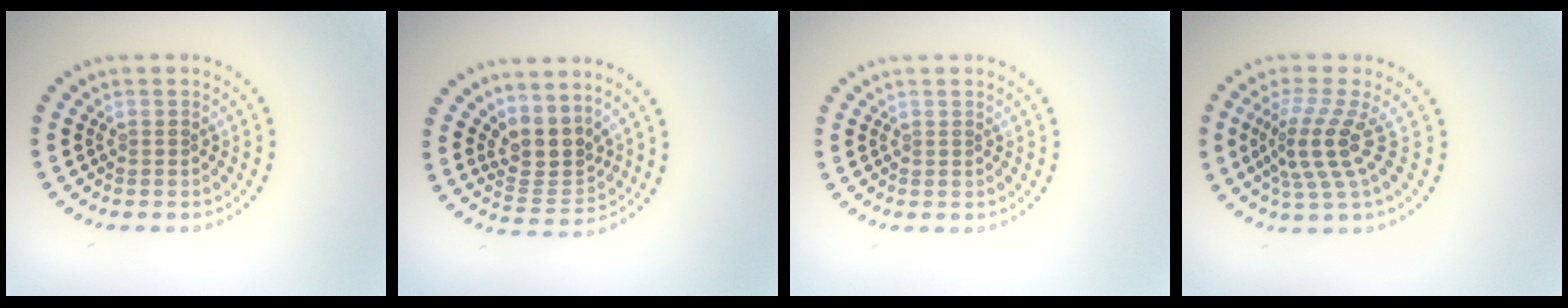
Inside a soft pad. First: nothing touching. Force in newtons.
{"total": 3.2, "press": 2.4, "slide": 2.1}
{"total": 0.0}
{"total": 4.0, "press": 2.9, "slide": 2.8}